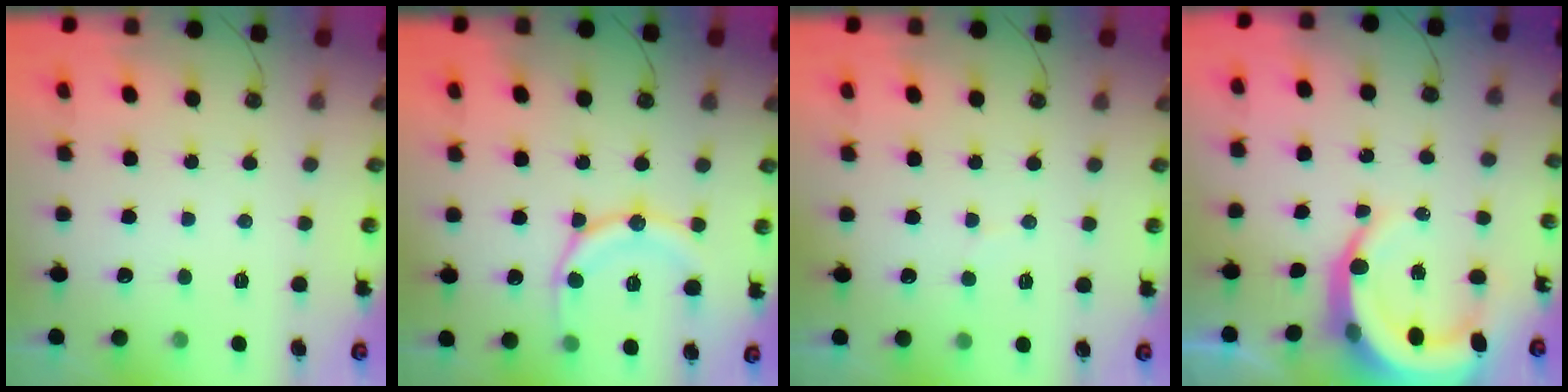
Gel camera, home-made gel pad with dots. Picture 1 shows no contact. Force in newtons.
{"total": 14.6, "press": 14.5, "slide": 1.6}
{"total": 4.7, "press": 4.6, "slide": 0.3}
{"total": 9.1, "press": 9.0, "slide": 1.2}